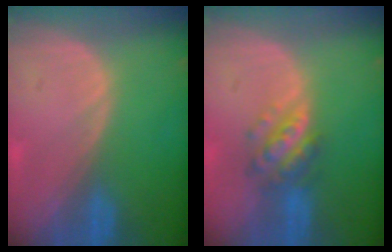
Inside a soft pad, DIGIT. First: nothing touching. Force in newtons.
{"total": 5.9, "press": 5.3, "slide": 2.7}